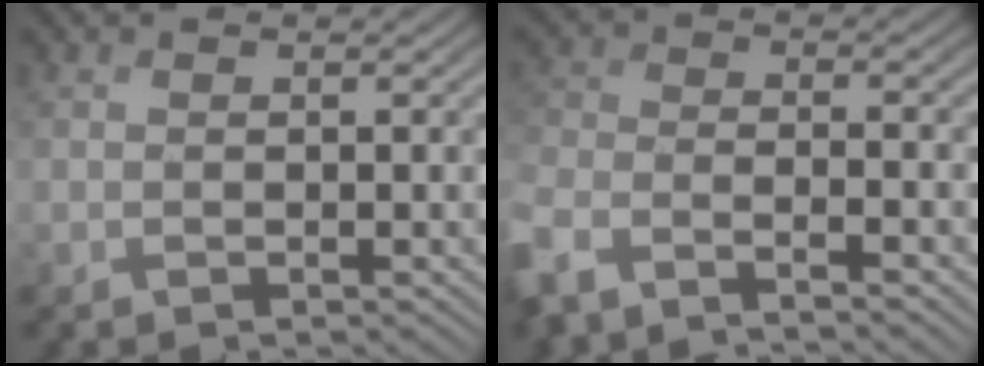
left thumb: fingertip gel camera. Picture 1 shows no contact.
{"total": 7.0, "force": [-5.5, 2.1, 3.9], "torque": [-0.104, -0.020, -0.111]}